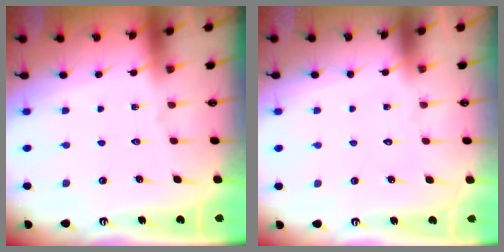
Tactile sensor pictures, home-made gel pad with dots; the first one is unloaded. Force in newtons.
{"total": 1.6, "press": 1.6, "slide": 0.1}